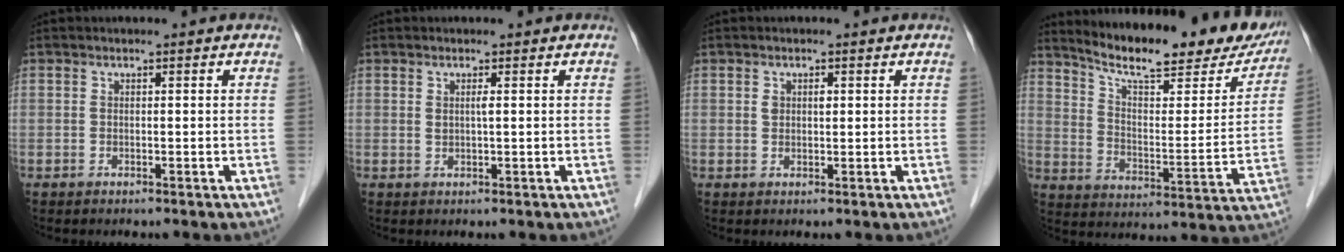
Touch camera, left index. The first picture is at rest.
{"total": 0.9, "force": [0.3, 0.0, 0.8], "torque": [-0.021, 0.001, 0.006]}
{"total": 1.4, "force": [0.5, 0.9, 1.0], "torque": [-0.018, 0.004, 0.010]}
{"total": 22.7, "force": [19.8, 4.4, 10.2], "torque": [-0.148, -0.034, 0.268]}